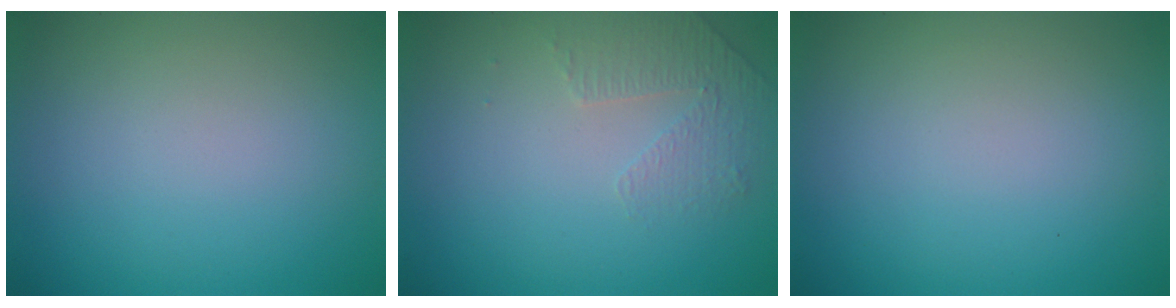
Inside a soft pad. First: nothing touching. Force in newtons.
{"total": 1.4, "press": 0.9, "slide": 1.1}
{"total": 0.0}